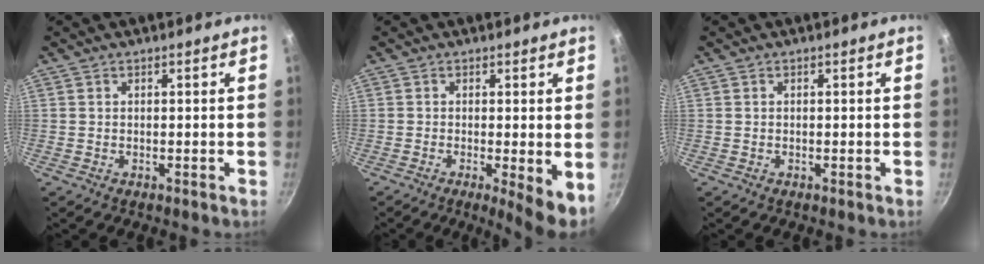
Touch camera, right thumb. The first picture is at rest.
{"total": 5.8, "force": [-1.1, 1.1, 5.5], "torque": [-0.075, -0.011, -0.013]}
{"total": 0.0}